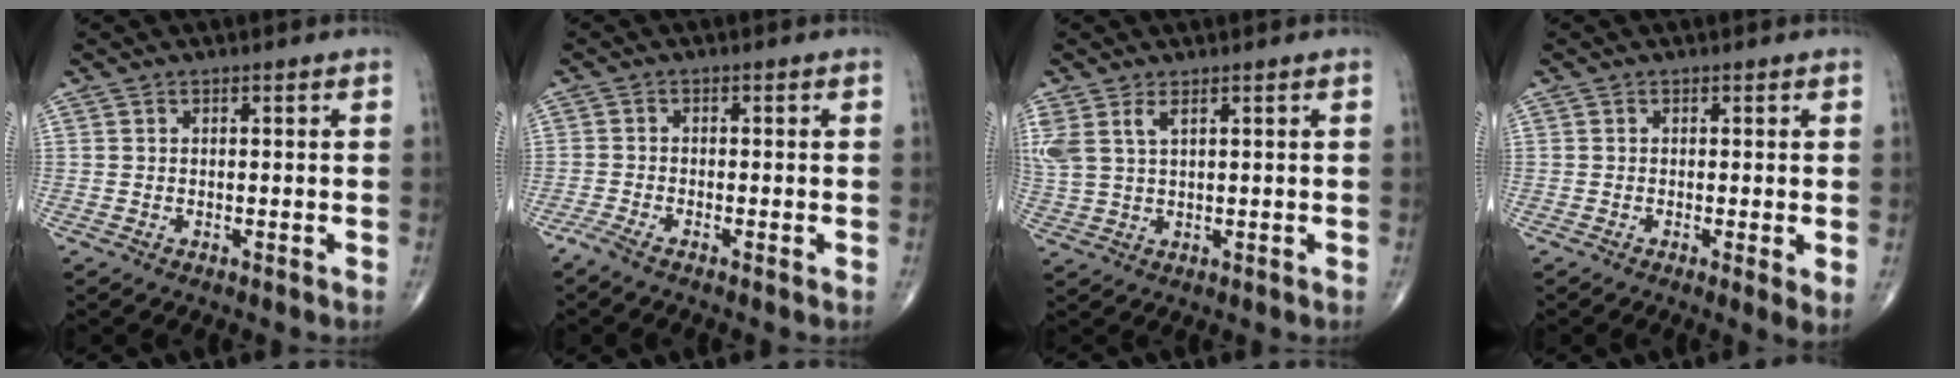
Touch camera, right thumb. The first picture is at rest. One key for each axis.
{"total": 2.3, "fx": -1.6, "fy": 0.2, "fz": 1.7, "tx": -0.044, "ty": 0.000, "tz": -0.041}
{"total": 5.9, "fx": 2.7, "fy": 2.6, "fz": 4.5, "tx": -0.121, "ty": 0.003, "tz": 0.064}
{"total": 2.5, "fx": -0.2, "fy": 0.4, "fz": 2.5, "tx": -0.042, "ty": -0.010, "tz": -0.010}